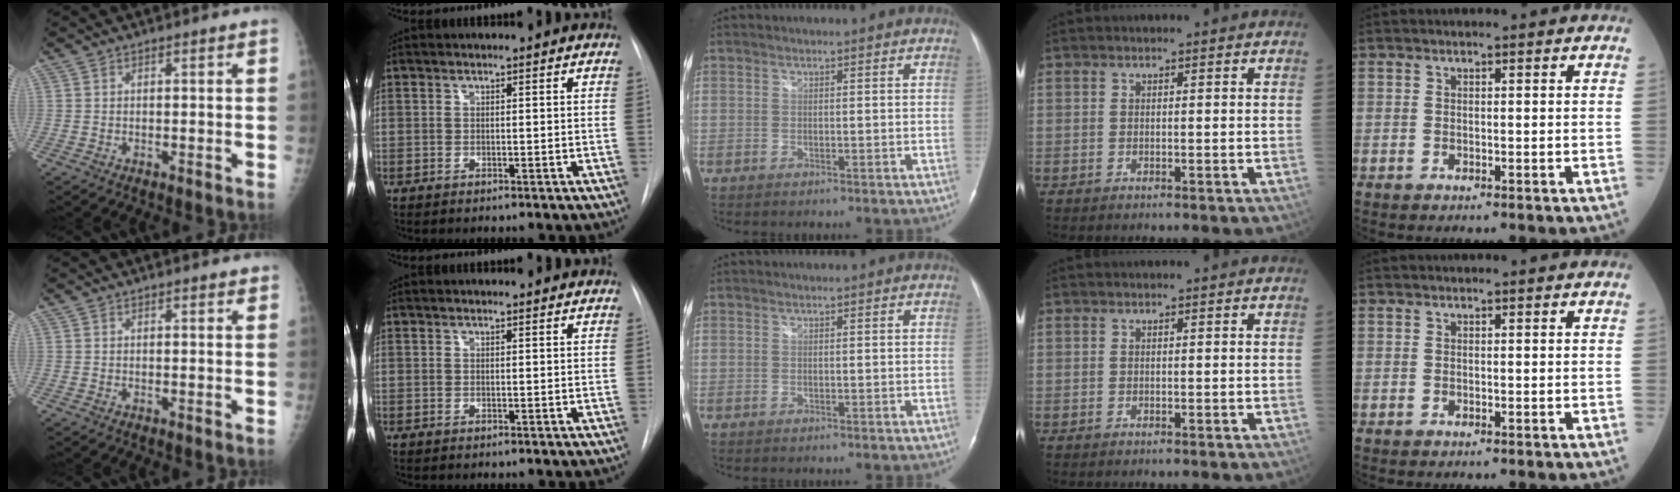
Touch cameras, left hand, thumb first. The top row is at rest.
{"thumb": {"total": 1.4, "force": [1.0, 0.6, 0.7], "torque": [-0.003, -0.004, 0.010]}, "index": {"total": 1.5, "force": [1.5, 0.4, 0.3], "torque": [-0.013, 0.010, 0.013]}}